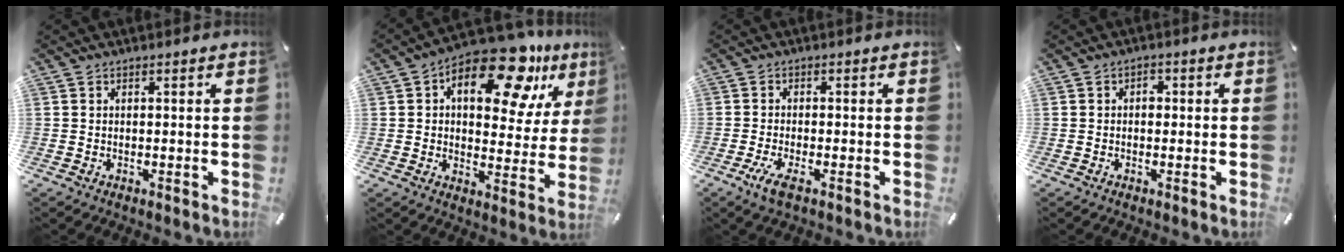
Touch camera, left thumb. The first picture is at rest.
{"total": 17.8, "force": [10.7, 8.4, 11.5], "torque": [-0.164, -0.066, 0.175]}
{"total": 4.2, "force": [-1.9, 1.1, 3.6], "torque": [-0.077, -0.009, -0.035]}
{"total": 1.7, "force": [-0.1, 1.4, 1.0], "torque": [-0.014, 0.005, -0.007]}